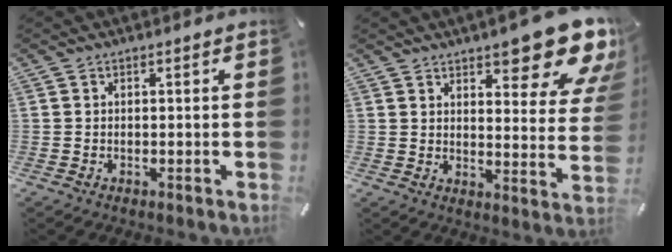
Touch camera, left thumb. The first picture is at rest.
{"total": 14.9, "force": [10.9, 5.2, 8.8], "torque": [-0.102, -0.083, 0.183]}